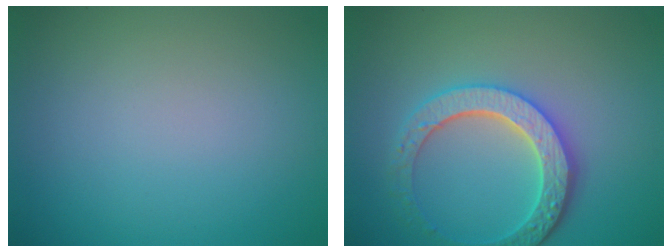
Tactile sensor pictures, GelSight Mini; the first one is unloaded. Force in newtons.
{"total": 4.9, "press": 4.2, "slide": 2.4}